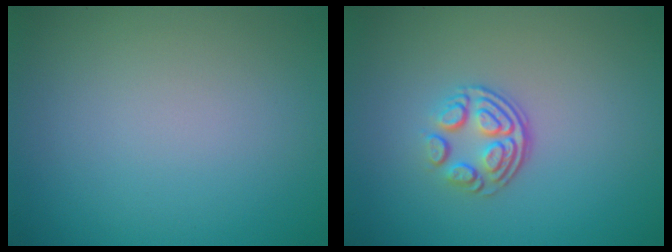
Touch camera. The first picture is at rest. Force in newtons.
{"total": 3.6, "press": 2.4, "slide": 2.7}